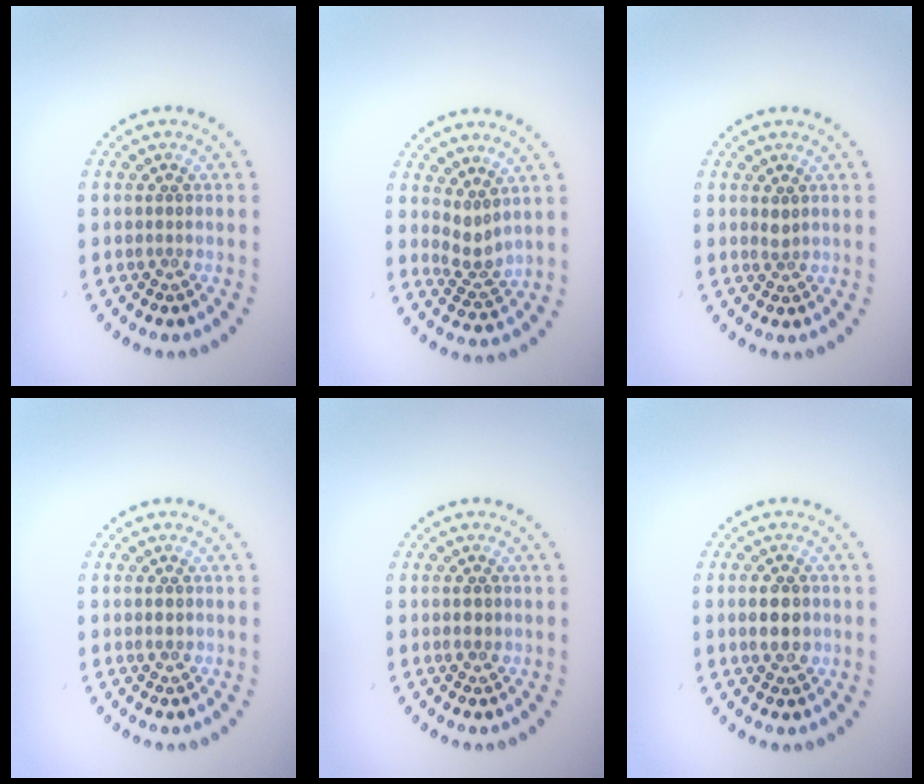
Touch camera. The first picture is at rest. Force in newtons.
{"total": 2.0, "press": 1.5, "slide": 1.4}
{"total": 0.9, "press": 0.6, "slide": 0.6}
{"total": 0.9, "press": 0.9, "slide": 0.2}
{"total": 0.9, "press": 0.9, "slide": 0.2}
{"total": 2.8, "press": 2.8, "slide": 0.0}